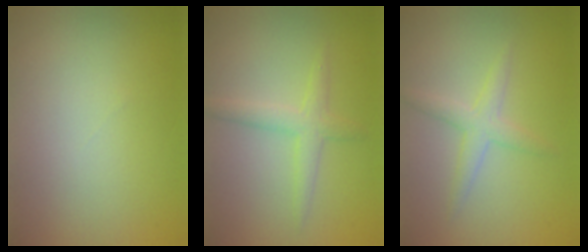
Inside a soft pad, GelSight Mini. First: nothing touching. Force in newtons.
{"total": 2.2, "press": 2.2, "slide": 0.1}
{"total": 2.1, "press": 2.1, "slide": 0.0}